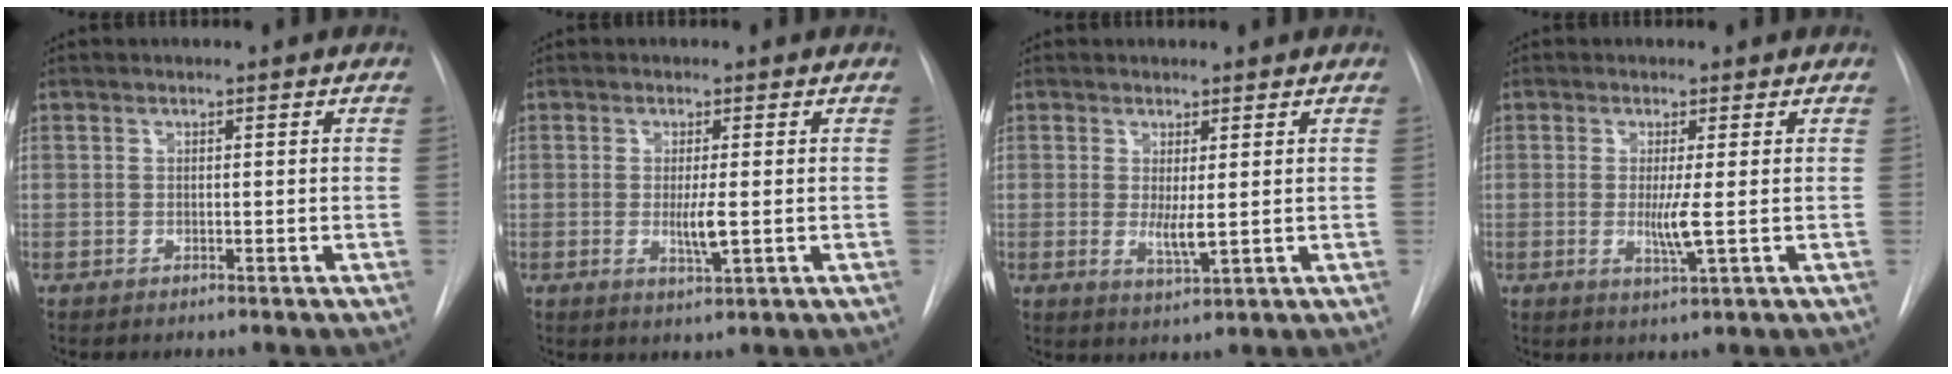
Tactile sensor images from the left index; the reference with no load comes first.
{"total": 3.3, "force": [-0.2, 0.3, 3.2], "torque": [-0.060, -0.007, -0.003]}
{"total": 3.2, "force": [0.3, 0.5, 3.1], "torque": [-0.058, -0.011, 0.012]}
{"total": 3.5, "force": [-0.1, -0.2, 3.5], "torque": [-0.073, -0.010, 0.000]}